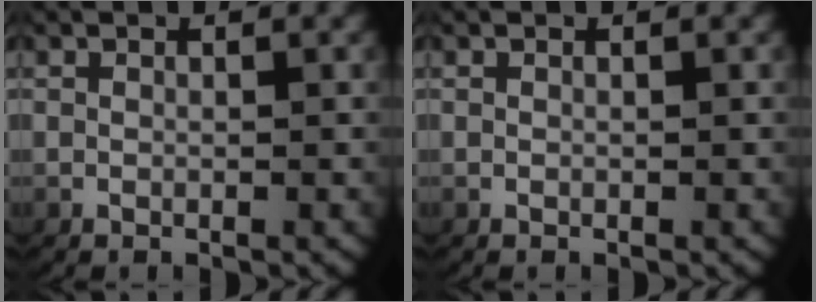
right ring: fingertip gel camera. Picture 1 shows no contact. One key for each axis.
{"total": 0.0}